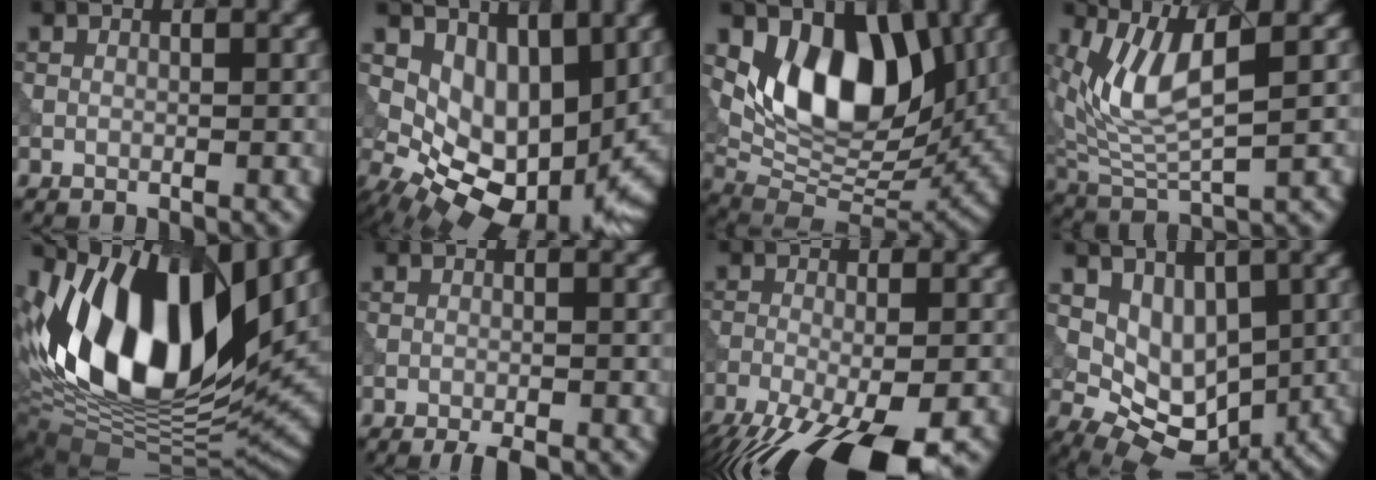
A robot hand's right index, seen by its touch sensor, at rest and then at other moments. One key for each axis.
{"total": 10.2, "fx": 1.6, "fy": 6.2, "fz": 7.9, "tx": -0.125, "ty": -0.027, "tz": 0.050}
{"total": 9.1, "fx": 3.0, "fy": 5.2, "fz": 6.8, "tx": -0.101, "ty": -0.020, "tz": 0.051}
{"total": 6.4, "fx": 1.8, "fy": 2.0, "fz": 5.8, "tx": -0.130, "ty": -0.012, "tz": 0.041}
{"total": 15.5, "fx": 4.6, "fy": 8.1, "fz": 12.4, "tx": -0.232, "ty": 0.002, "tz": 0.071}
{"total": 1.4, "fx": -1.2, "fy": 0.2, "fz": 0.8, "tx": -0.013, "ty": -0.002, "tz": -0.020}
{"total": 11.4, "fx": -7.6, "fy": 3.7, "fz": 7.6, "tx": -0.123, "ty": -0.047, "tz": -0.119}
{"total": 6.8, "fx": 1.5, "fy": 4.7, "fz": 4.7, "tx": -0.077, "ty": 0.003, "tz": 0.042}